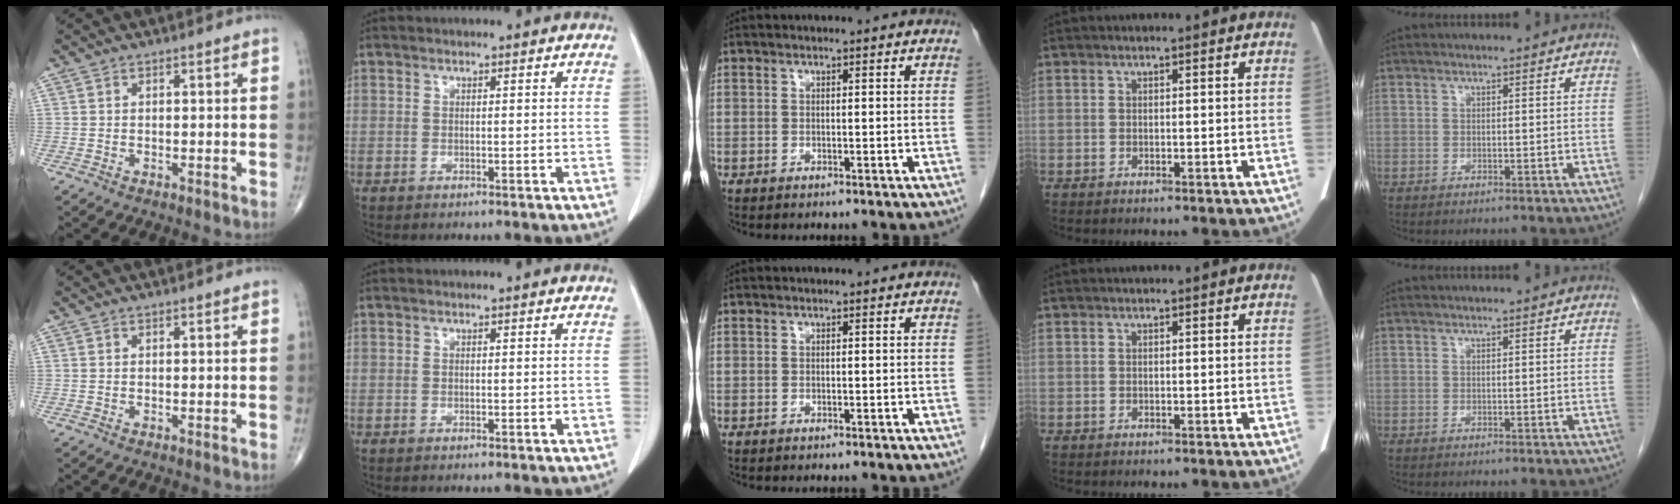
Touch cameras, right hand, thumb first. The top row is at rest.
{}